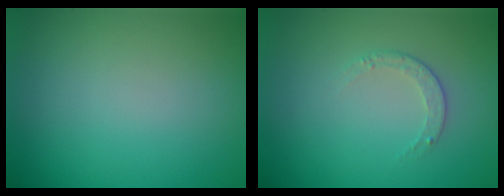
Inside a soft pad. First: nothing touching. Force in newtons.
{"total": 1.2, "press": 0.9, "slide": 0.9}